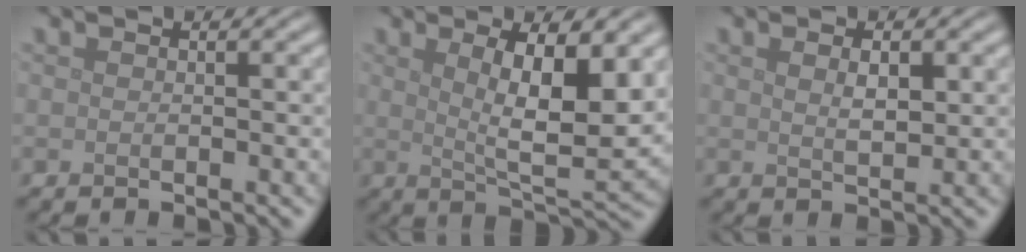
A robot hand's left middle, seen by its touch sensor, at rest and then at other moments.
{"total": 7.8, "force": [2.1, 2.1, 7.2], "torque": [-0.113, -0.012, 0.040]}
{"total": 1.8, "force": [0.7, 0.7, 1.5], "torque": [-0.029, -0.003, 0.015]}